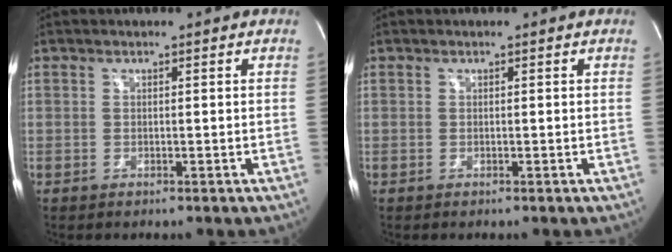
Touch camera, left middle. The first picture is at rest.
{"total": 0.0}